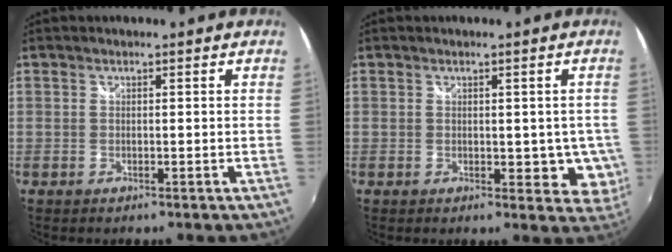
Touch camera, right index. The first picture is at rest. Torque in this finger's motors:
{"motor_torque": [1.04, 1.10, 0.17, 0.01]}